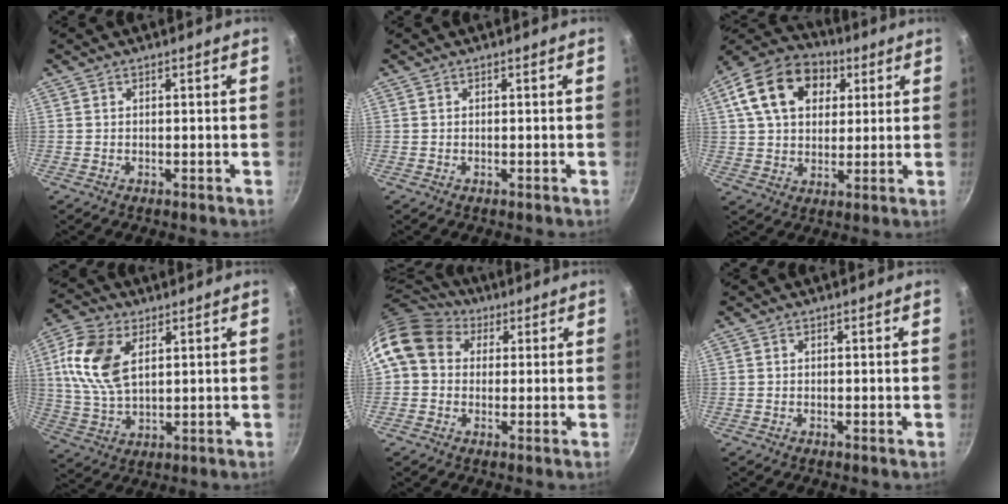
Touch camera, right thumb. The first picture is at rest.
{"total": 0.0}
{"total": 17.5, "force": [5.9, 12.4, 10.8], "torque": [-0.176, 0.013, 0.086]}
{"total": 13.0, "force": [3.9, 7.7, 9.7], "torque": [-0.184, -0.008, 0.074]}
{"total": 12.5, "force": [4.3, 10.0, 6.2], "torque": [-0.100, 0.019, 0.062]}
{"total": 0.0}